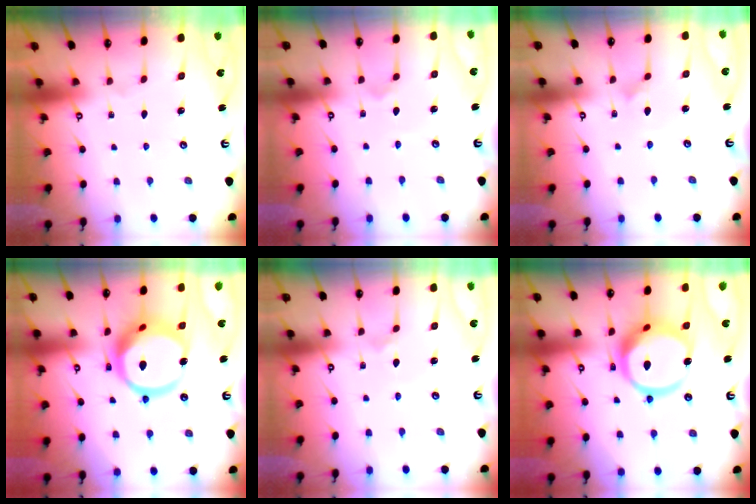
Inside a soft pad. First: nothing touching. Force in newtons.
{"total": 2.0, "press": 2.0, "slide": 0.4}
{"total": 2.3, "press": 2.3, "slide": 0.1}
{"total": 16.8, "press": 16.7, "slide": 1.8}
{"total": 1.1, "press": 1.0, "slide": 0.4}
{"total": 15.4, "press": 15.3, "slide": 1.8}